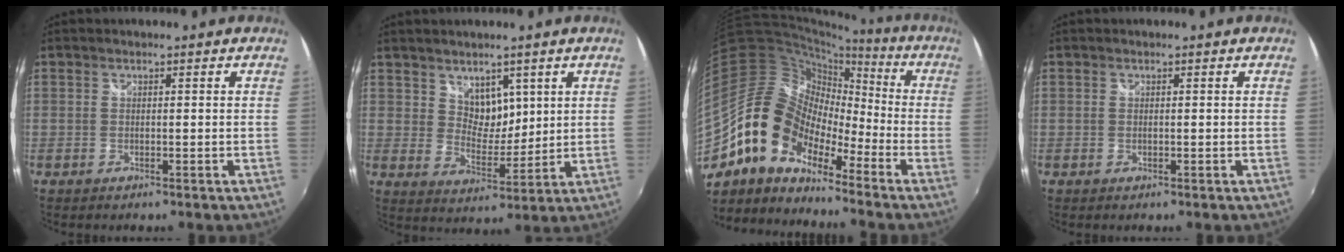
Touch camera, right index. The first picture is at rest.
{"total": 6.3, "force": [3.7, 4.3, 2.7], "torque": [-0.031, -0.001, 0.071]}
{"total": 14.7, "force": [-9.4, 8.4, 7.6], "torque": [-0.136, 0.018, -0.196]}
{"total": 0.0}